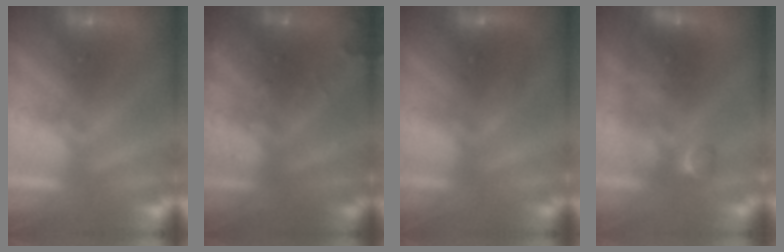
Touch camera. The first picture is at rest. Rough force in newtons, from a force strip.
{"total": 12.7}
{"total": 2.7}
{"total": 6.1}